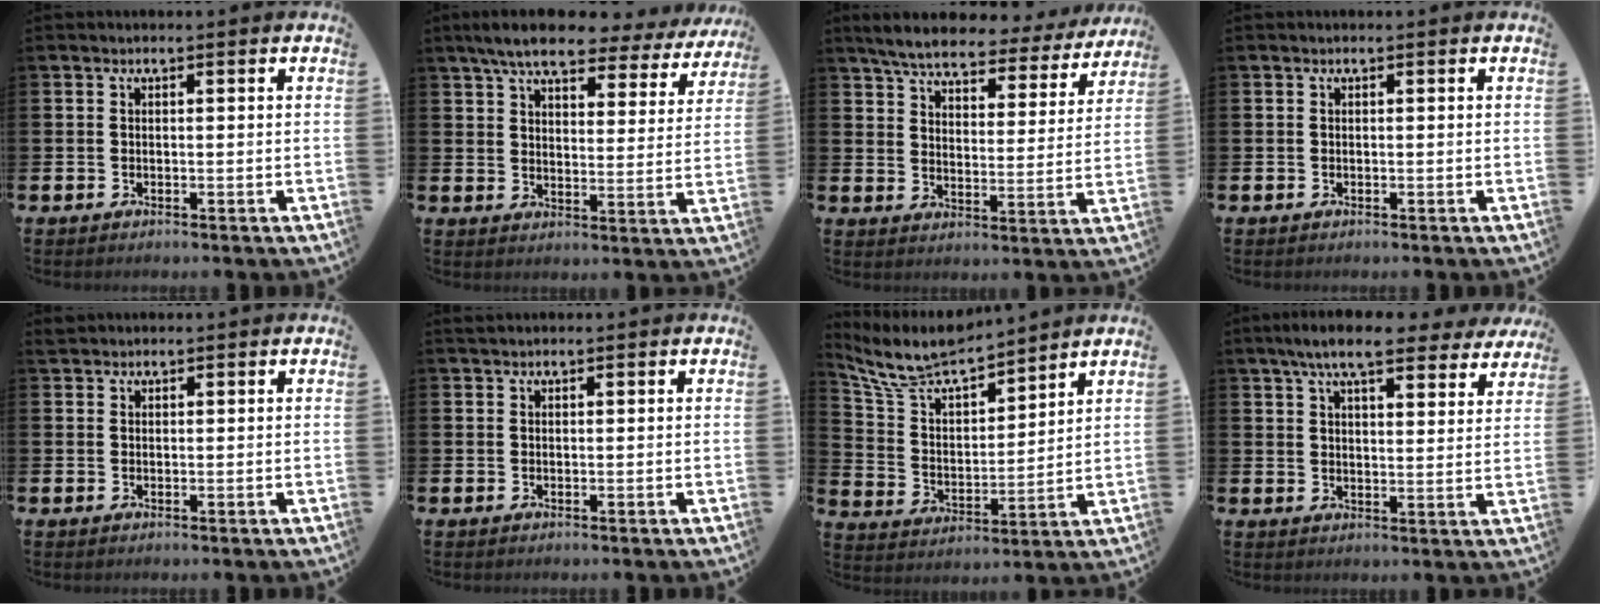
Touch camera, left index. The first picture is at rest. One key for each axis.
{"total": 7.3, "fx": 6.5, "fy": 1.4, "fz": 3.0, "tx": -0.079, "ty": -0.033, "tz": 0.111}
{"total": 6.2, "fx": 5.6, "fy": 1.2, "fz": 2.2, "tx": -0.069, "ty": -0.031, "tz": 0.093}
{"total": 0.0}
{"total": 1.3, "fx": 1.2, "fy": 0.5, "fz": 0.1, "tx": 0.009, "ty": -0.001, "tz": 0.020}
{"total": 0.9, "fx": 0.8, "fy": 0.2, "fz": 0.3, "tx": -0.003, "ty": 0.001, "tz": 0.014}
{"total": 8.7, "fx": 8.1, "fy": 1.8, "fz": 2.5, "tx": -0.091, "ty": -0.052, "tz": 0.148}
{"total": 8.5, "fx": 7.4, "fy": 1.7, "fz": 3.8, "tx": -0.081, "ty": -0.026, "tz": 0.132}